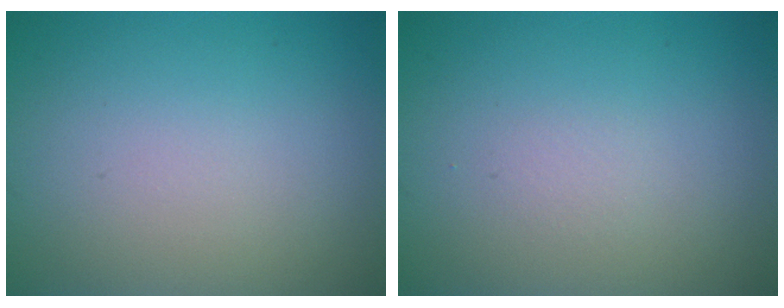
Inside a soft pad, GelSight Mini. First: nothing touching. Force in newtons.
{"total": 0.6, "press": 0.6, "slide": 0.1}